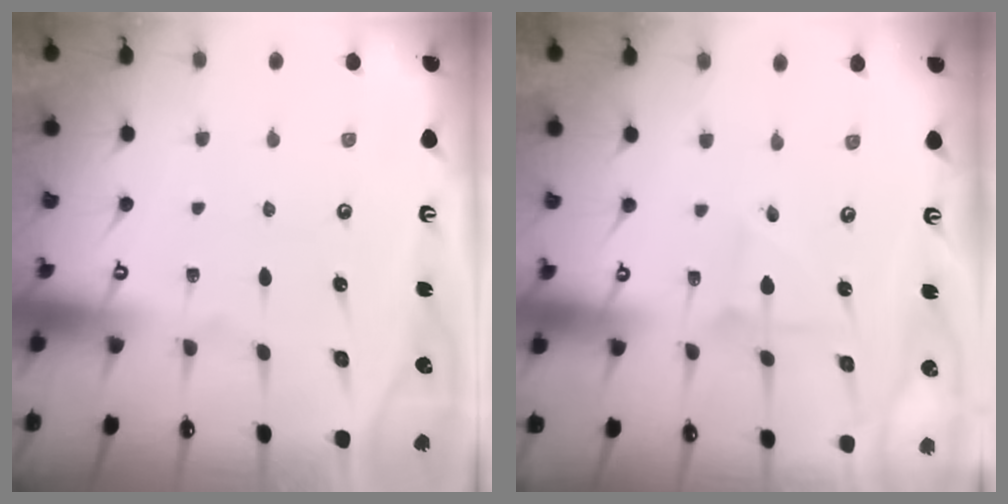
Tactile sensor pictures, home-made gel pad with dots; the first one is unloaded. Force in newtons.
{"total": 2.4, "press": 2.4, "slide": 0.2}